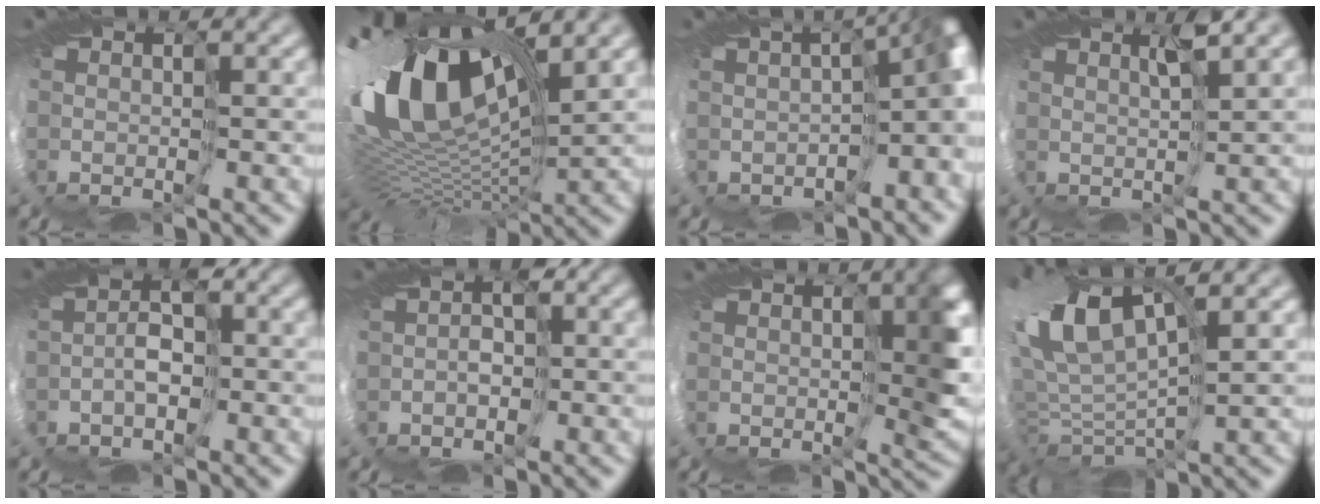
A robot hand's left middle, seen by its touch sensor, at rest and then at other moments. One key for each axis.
{"total": 17.2, "fx": 4.5, "fy": 10.0, "fz": 13.3, "tx": -0.231, "ty": -0.011, "tz": 0.098}
{"total": 10.7, "fx": -1.2, "fy": 4.9, "fz": 9.4, "tx": -0.087, "ty": -0.018, "tz": -0.005}
{"total": 1.5, "fx": 1.1, "fy": -0.6, "fz": 0.7, "tx": -0.016, "ty": 0.004, "tz": 0.015}
{"total": 3.4, "fx": -1.3, "fy": 1.9, "fz": 2.4, "tx": -0.060, "ty": 0.003, "tz": -0.028}
{"total": 3.5, "fx": -0.7, "fy": 2.7, "fz": 2.1, "tx": -0.027, "ty": 0.004, "tz": -0.004}
{"total": 5.0, "fx": 1.2, "fy": 1.8, "fz": 4.5, "tx": -0.064, "ty": -0.001, "tz": 0.015}
{"total": 9.6, "fx": 2.6, "fy": 4.7, "fz": 8.0, "tx": -0.193, "ty": 0.005, "tz": 0.047}